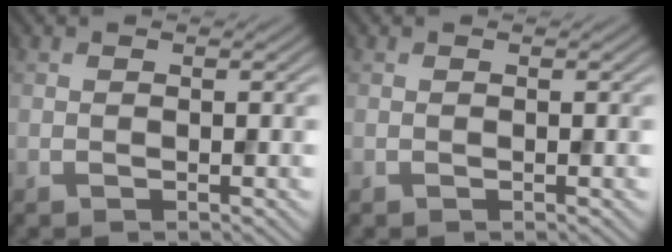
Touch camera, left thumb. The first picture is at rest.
{"total": 0.0}